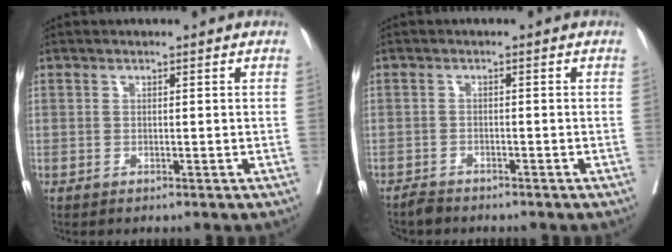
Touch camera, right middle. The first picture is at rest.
{"total": 1.9, "force": [-1.9, 0.4, -0.1], "torque": [0.001, -0.006, -0.034]}